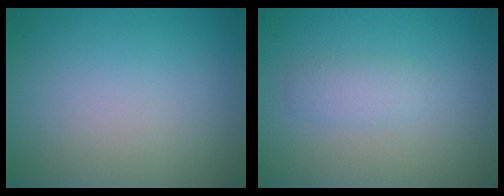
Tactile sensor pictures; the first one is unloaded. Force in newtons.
{"total": 1.7, "press": 1.7, "slide": 0.1}